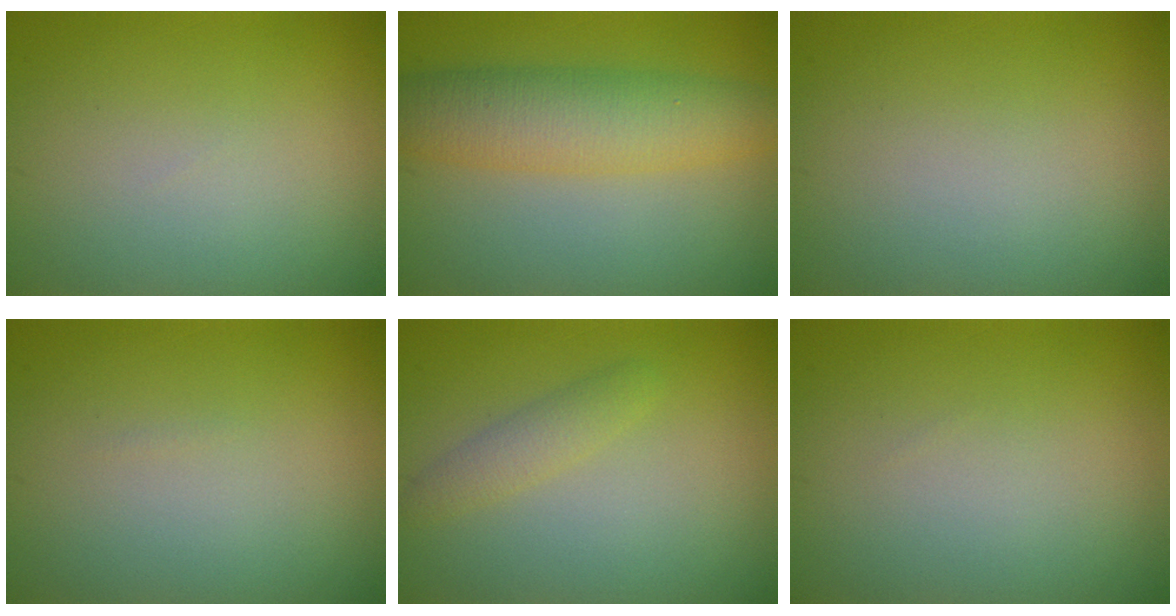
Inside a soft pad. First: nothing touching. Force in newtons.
{"total": 6.2, "press": 6.2, "slide": 0.3}
{"total": 0.0}
{"total": 0.0}
{"total": 1.8, "press": 1.8, "slide": 0.1}
{"total": 0.0}